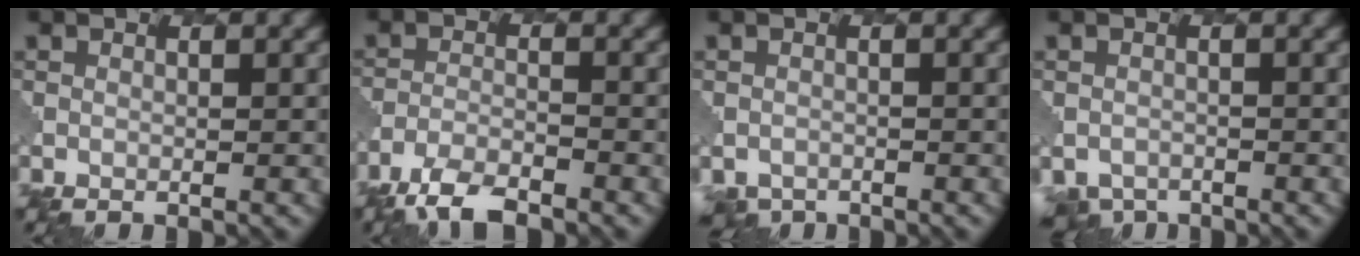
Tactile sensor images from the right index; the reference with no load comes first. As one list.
[{"total": 4.6, "force": [-3.9, 1.3, 2.1], "torque": [-0.040, -0.009, -0.078]}, {"total": 2.4, "force": [-2.2, 1.0, -0.3], "torque": [0.000, -0.010, -0.031]}, {"total": 3.2, "force": [-2.9, 1.5, 0.0], "torque": [-0.002, -0.017, -0.041]}]